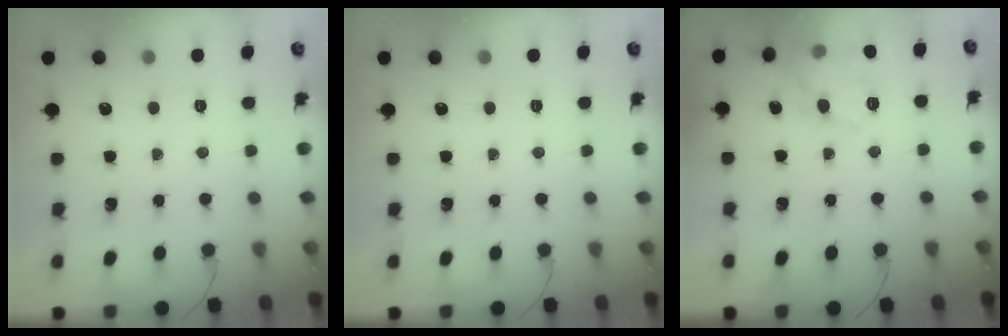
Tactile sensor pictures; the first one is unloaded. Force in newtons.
{"total": 0.0}
{"total": 11.4, "press": 11.4, "slide": 0.3}